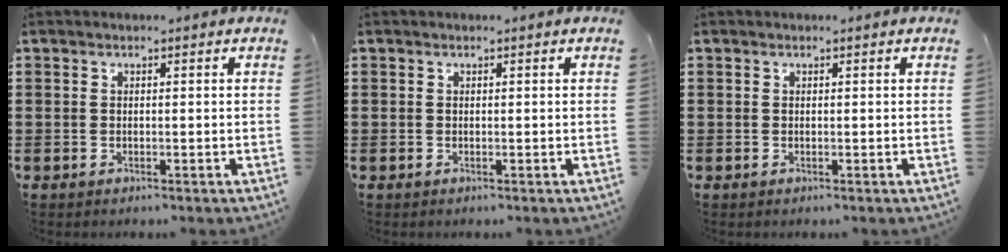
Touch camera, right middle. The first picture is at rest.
{"total": 0.0}
{"total": 0.0}